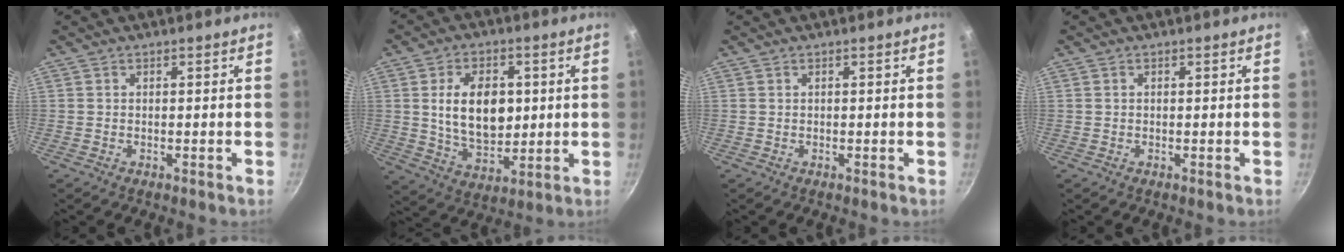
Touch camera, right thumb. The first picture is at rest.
{"total": 13.3, "force": [1.8, 8.6, 10.0], "torque": [-0.142, -0.012, 0.036]}
{"total": 0.0}
{"total": 0.0}